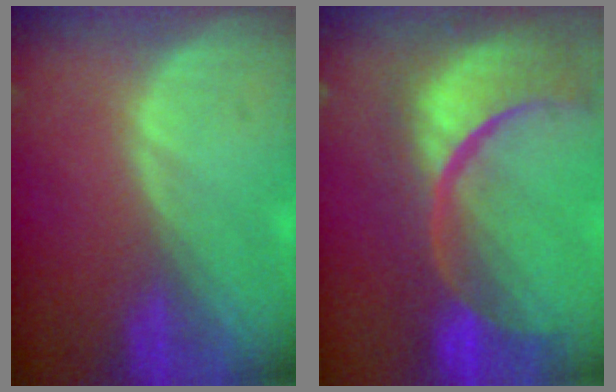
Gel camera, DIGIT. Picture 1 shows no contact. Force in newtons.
{"total": 14.6, "press": 11.6, "slide": 8.9}